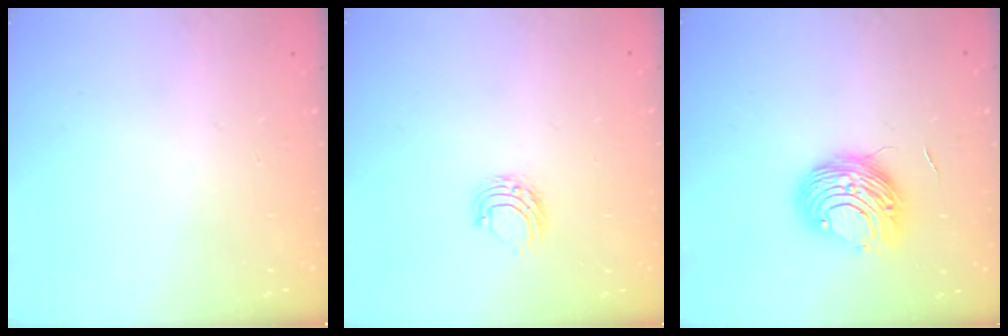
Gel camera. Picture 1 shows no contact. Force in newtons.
{"total": 4.9, "press": 4.9, "slide": 0.4}
{"total": 9.7, "press": 9.6, "slide": 0.6}